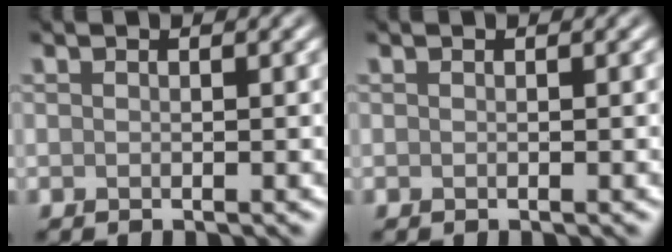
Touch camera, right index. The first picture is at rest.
{"total": 0.0}